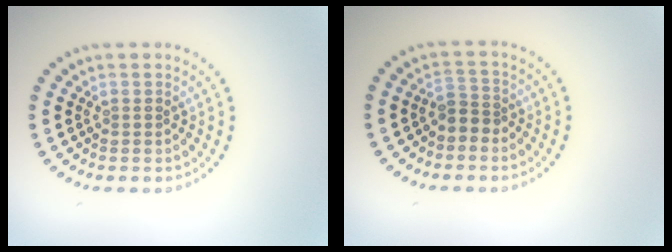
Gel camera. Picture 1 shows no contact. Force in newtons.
{"total": 1.9, "press": 1.6, "slide": 1.0}